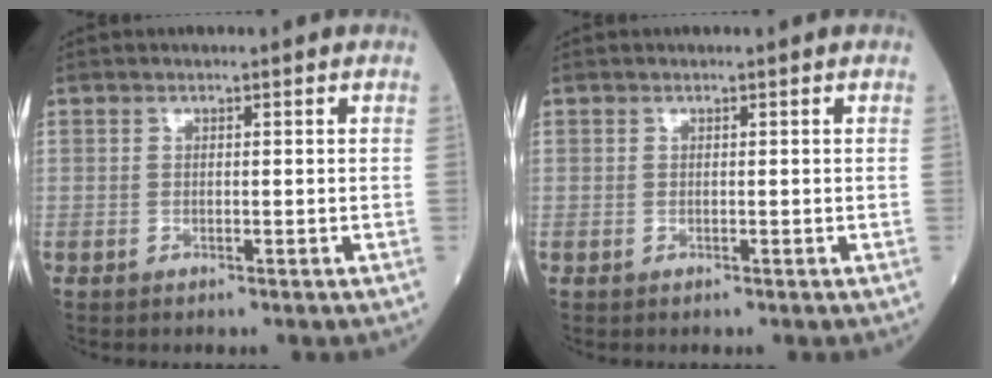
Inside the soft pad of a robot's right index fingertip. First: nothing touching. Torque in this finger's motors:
{"motor_torque": [0.02, -0.02, 0.00, -0.01]}